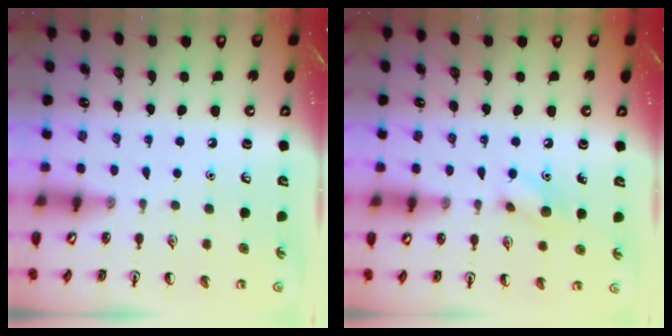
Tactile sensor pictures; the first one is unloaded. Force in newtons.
{"total": 7.8, "press": 7.7, "slide": 1.4}